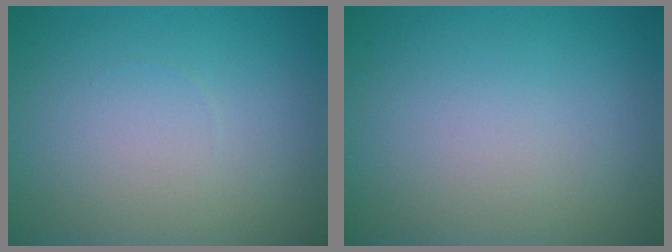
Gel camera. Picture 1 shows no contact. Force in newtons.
{"total": 0.0}